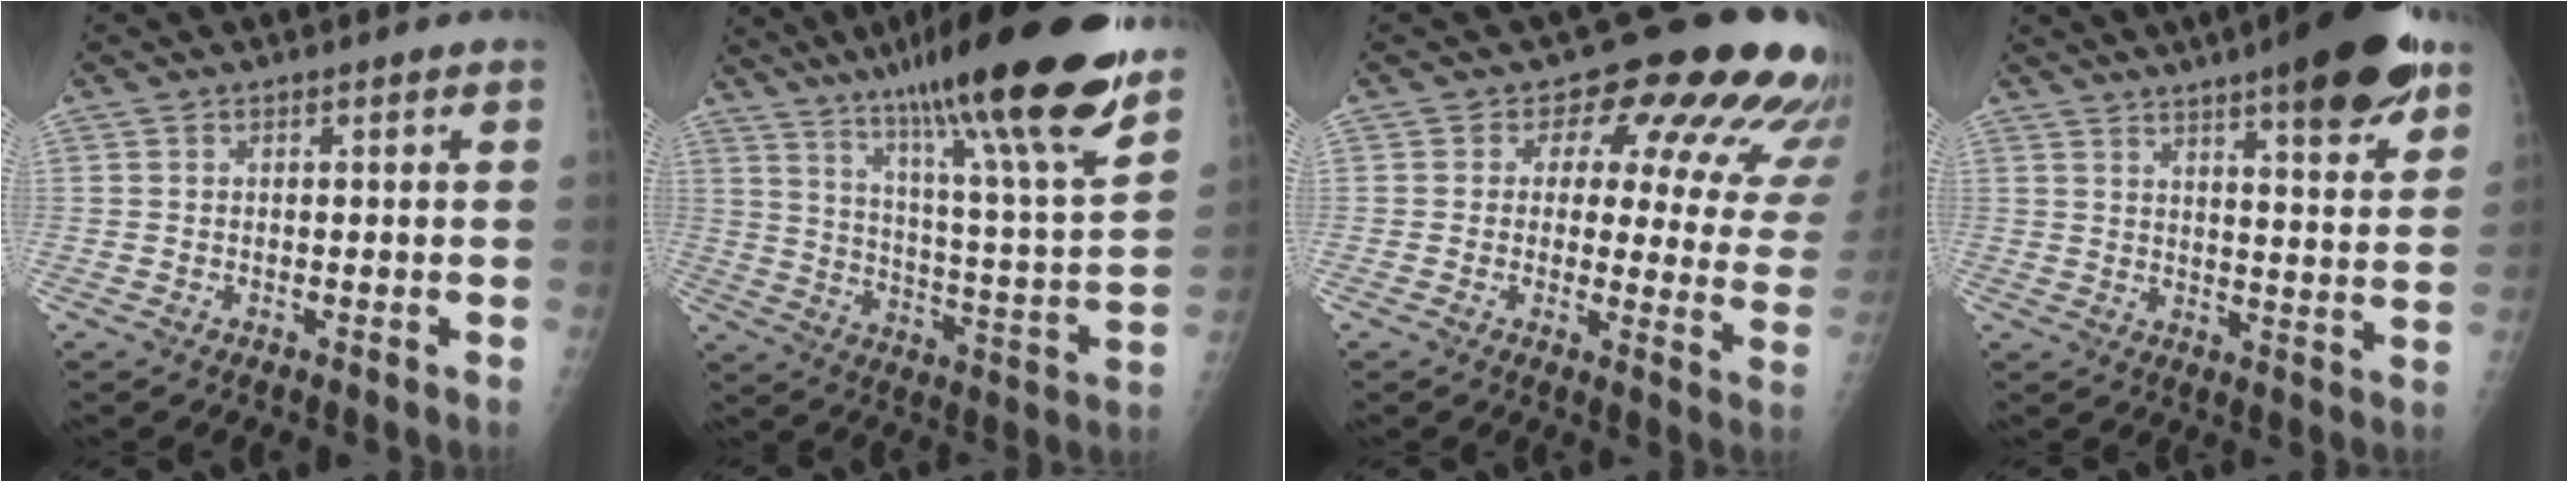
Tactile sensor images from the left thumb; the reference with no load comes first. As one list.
[{"total": 27.4, "force": [19.3, 2.5, 19.2], "torque": [-0.291, -0.074, 0.302]}, {"total": 18.1, "force": [11.1, 8.6, 11.4], "torque": [-0.081, -0.045, 0.109]}, {"total": 23.2, "force": [15.8, 3.5, 16.6], "torque": [-0.227, -0.069, 0.243]}]